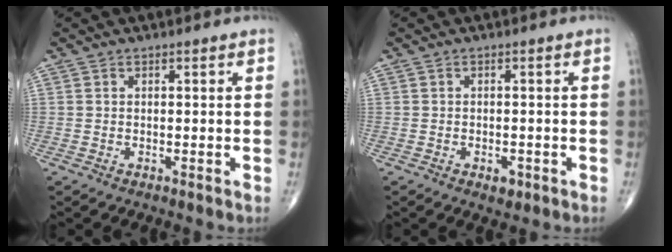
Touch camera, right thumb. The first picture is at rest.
{"total": 2.2, "force": [-1.0, 1.3, 1.5], "torque": [-0.015, 0.001, -0.011]}